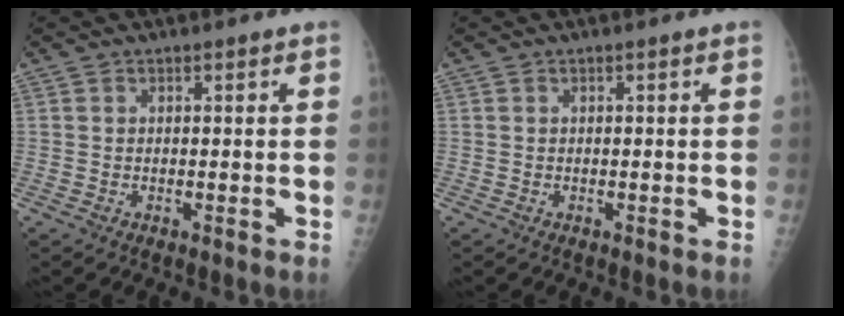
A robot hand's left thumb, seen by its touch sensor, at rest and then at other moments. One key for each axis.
{"total": 0.0}